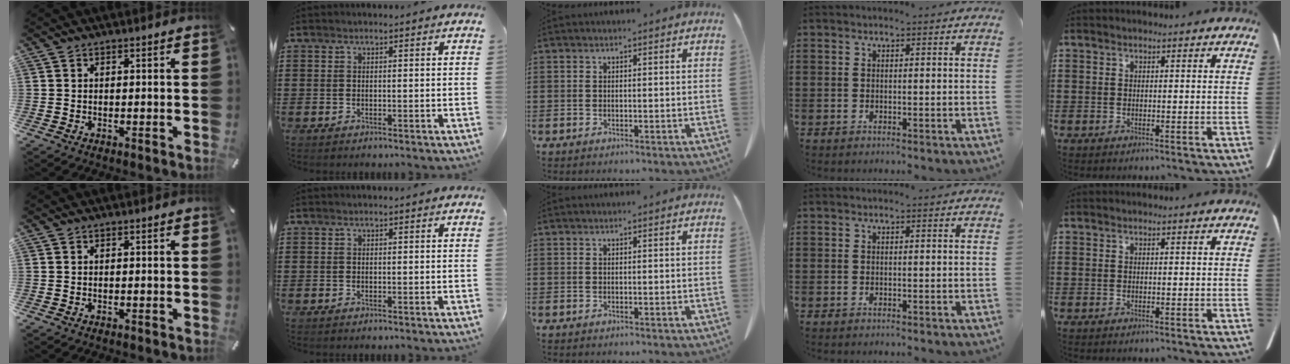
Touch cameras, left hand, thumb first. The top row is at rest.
{}